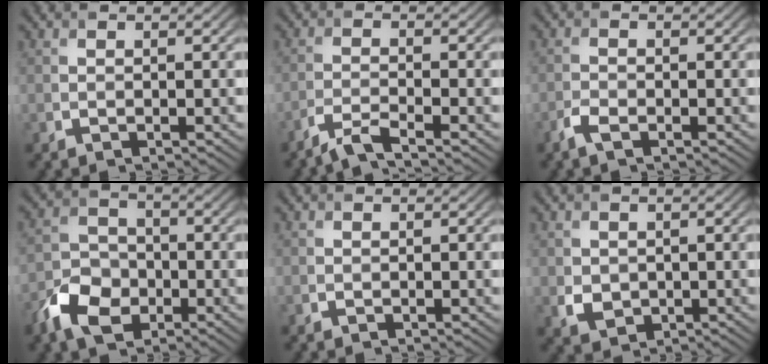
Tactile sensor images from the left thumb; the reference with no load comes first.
{"total": 3.4, "force": [-2.7, 0.4, 2.1], "torque": [-0.033, 0.002, -0.071]}
{"total": 1.9, "force": [-1.3, 0.7, 1.2], "torque": [-0.032, -0.002, -0.033]}
{"total": 7.0, "force": [-3.7, 4.7, 3.7], "torque": [-0.079, -0.004, -0.085]}
{"total": 0.0}
{"total": 2.4, "force": [0.2, 2.2, 1.1], "torque": [-0.033, -0.009, 0.007]}